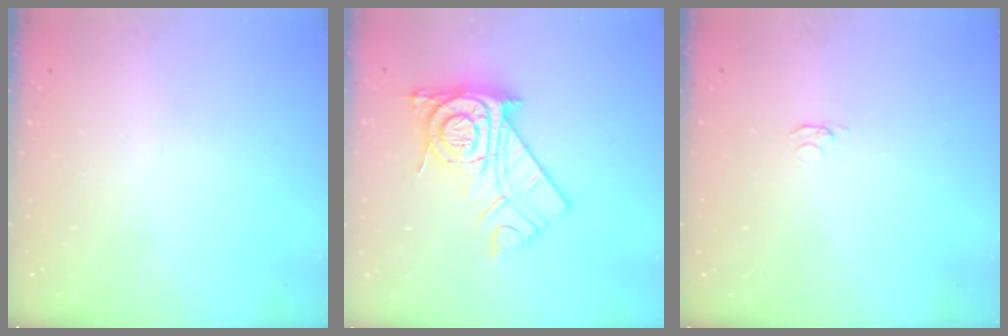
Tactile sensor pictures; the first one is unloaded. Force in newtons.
{"total": 15.0, "press": 14.9, "slide": 1.1}
{"total": 2.1, "press": 2.0, "slide": 0.3}